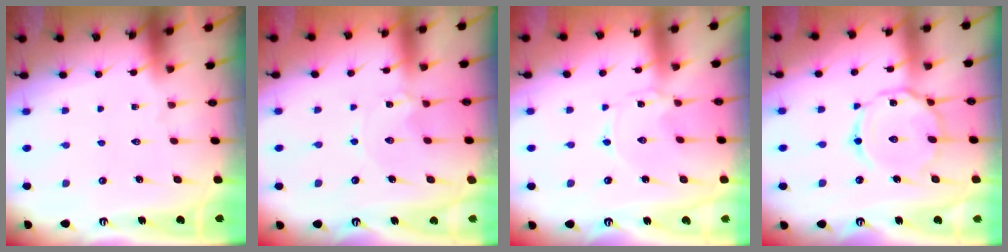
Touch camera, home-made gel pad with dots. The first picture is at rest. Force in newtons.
{"total": 0.7, "press": 0.7, "slide": 0.1}
{"total": 0.0}
{"total": 12.6, "press": 12.5, "slide": 0.8}